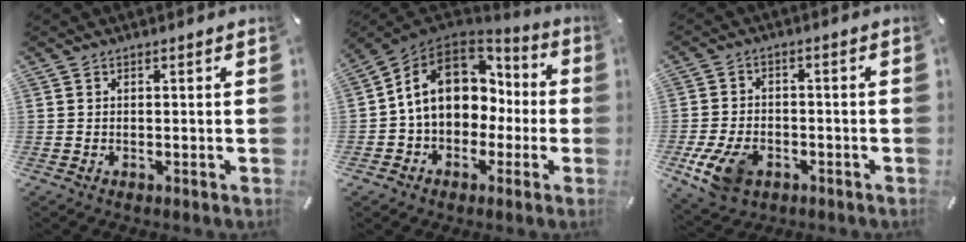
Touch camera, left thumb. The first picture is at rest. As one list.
[{"total": 14.1, "force": [2.0, 11.5, 7.9], "torque": [-0.149, 0.005, 0.043]}, {"total": 9.5, "force": [-3.9, 6.4, 5.8], "torque": [-0.124, 0.007, -0.071]}]